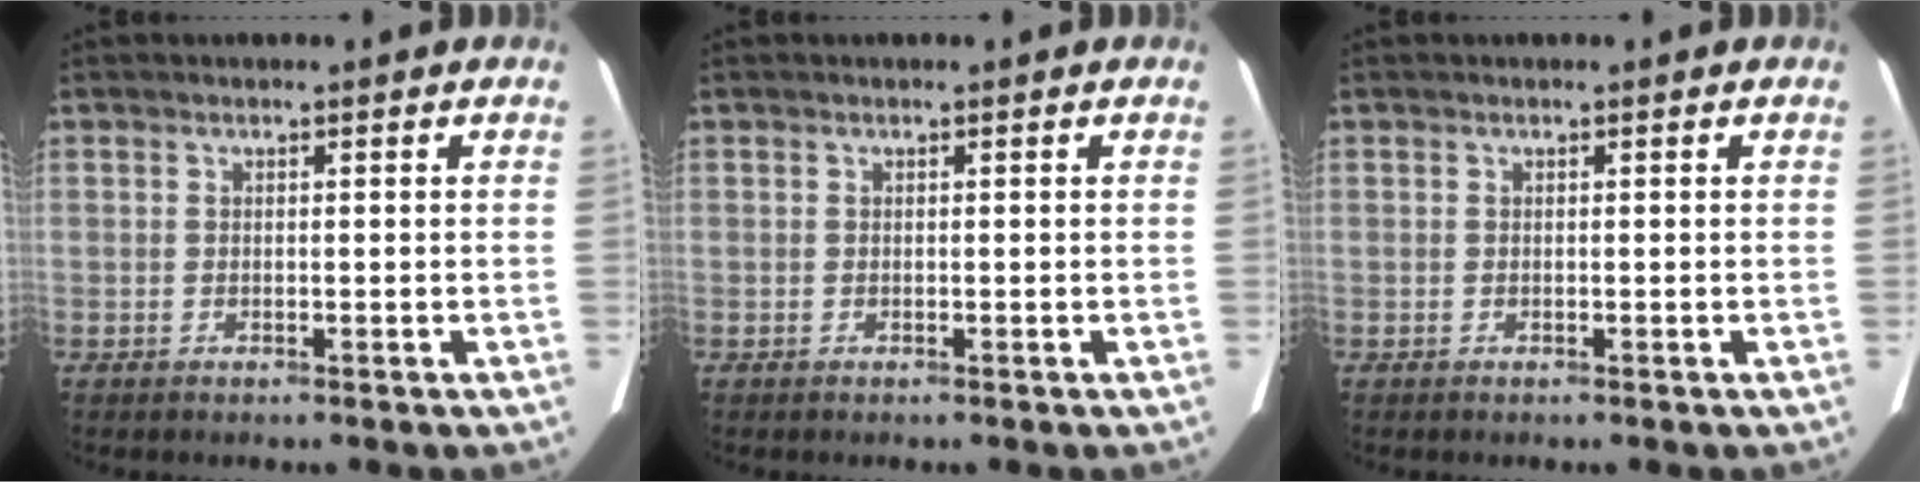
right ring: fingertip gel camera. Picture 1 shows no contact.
{"total": 0.0}
{"total": 0.0}